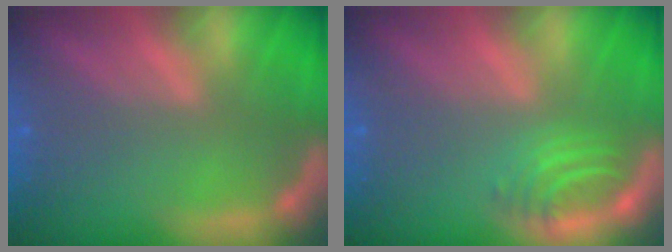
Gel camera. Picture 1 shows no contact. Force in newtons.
{"total": 2.9}